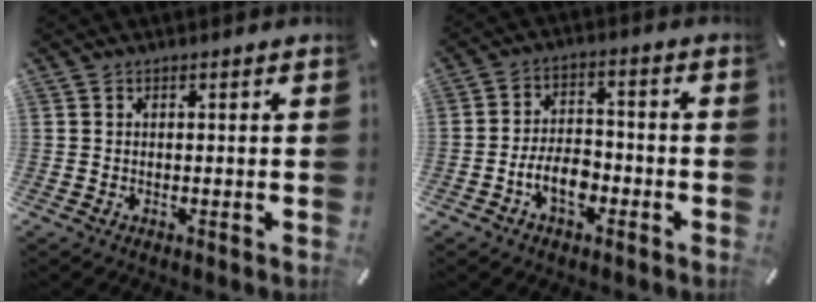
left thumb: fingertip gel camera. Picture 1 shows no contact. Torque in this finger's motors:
{"motor_torque": [0.44, 0.44, 0.50, 0.25, 0.03]}